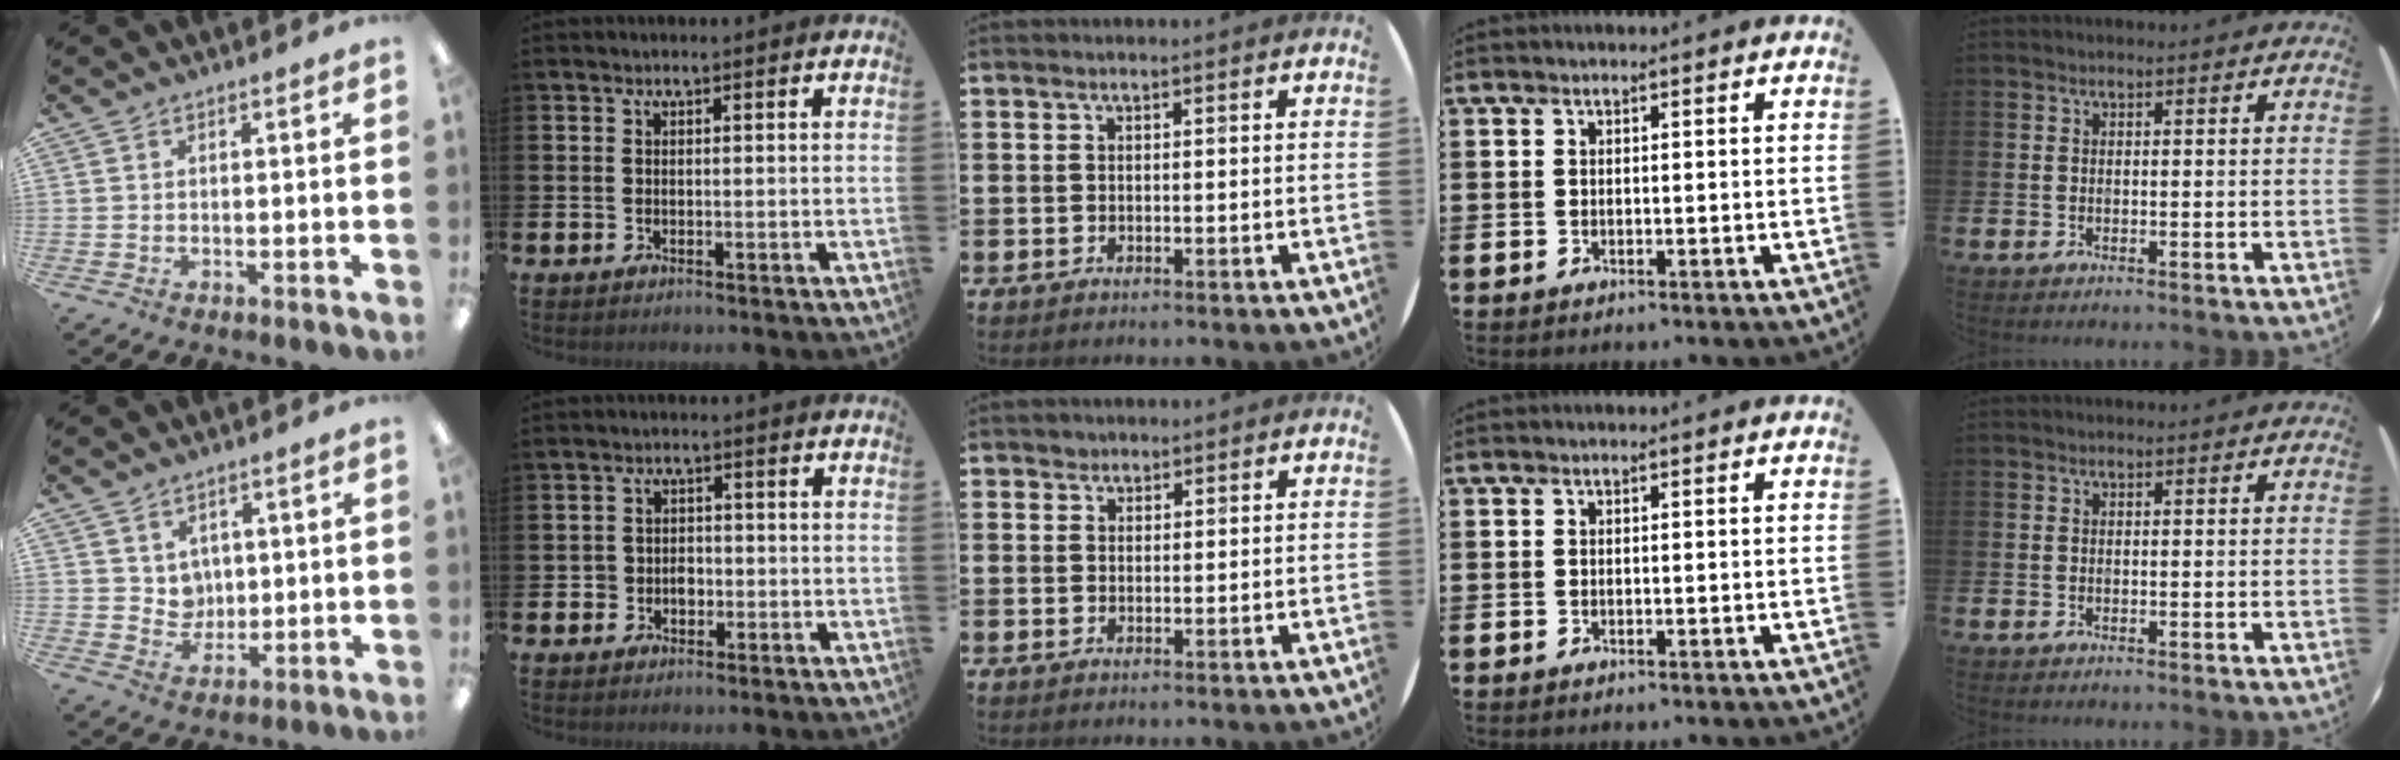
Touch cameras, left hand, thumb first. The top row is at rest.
{"thumb": {"total": 4.6, "force": [3.0, 3.5, 0.0], "torque": [-0.001, -0.018, 0.055]}, "index": {"total": 2.4, "force": [-0.9, 2.1, 0.5], "torque": [-0.004, 0.001, -0.025]}, "middle": {"total": 1.1, "force": [0.9, 0.6, -0.1], "torque": [0.000, 0.002, 0.019]}}